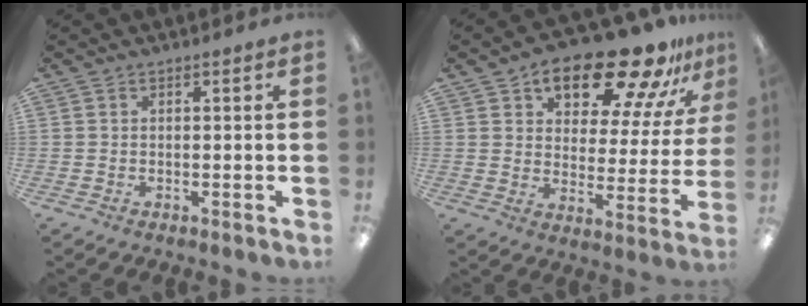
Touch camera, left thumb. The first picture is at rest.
{"total": 19.7, "force": [14.9, 7.4, 10.6], "torque": [-0.168, -0.099, 0.248]}